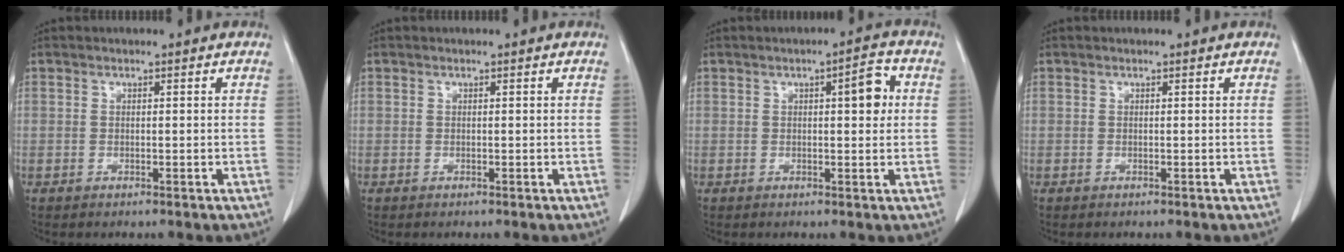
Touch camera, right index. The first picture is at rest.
{"total": 0.0}
{"total": 4.5, "force": [1.0, 1.2, 4.2], "torque": [-0.055, 0.006, 0.010]}
{"total": 0.0}